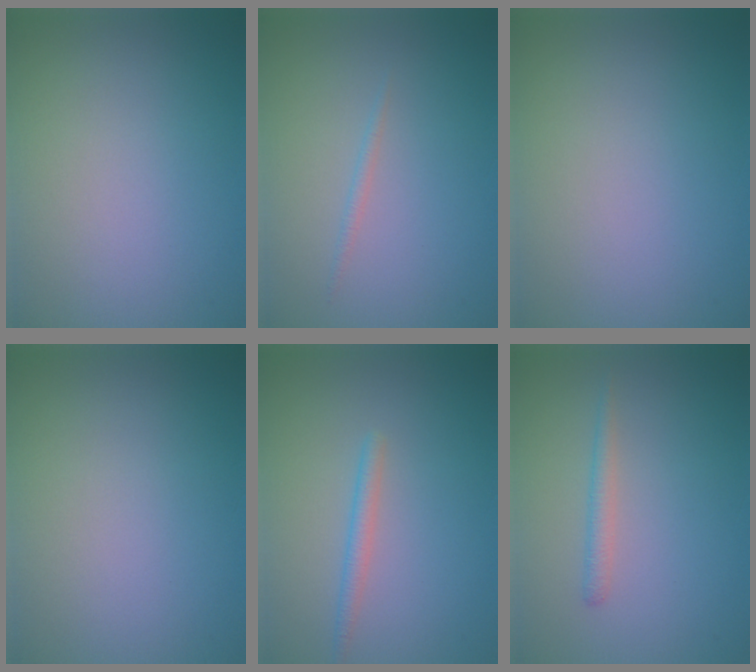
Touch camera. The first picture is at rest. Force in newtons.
{"total": 0.6, "press": 0.6, "slide": 0.0}
{"total": 0.0}
{"total": 0.0}
{"total": 1.5, "press": 1.5, "slide": 0.1}
{"total": 1.3, "press": 1.3, "slide": 0.0}